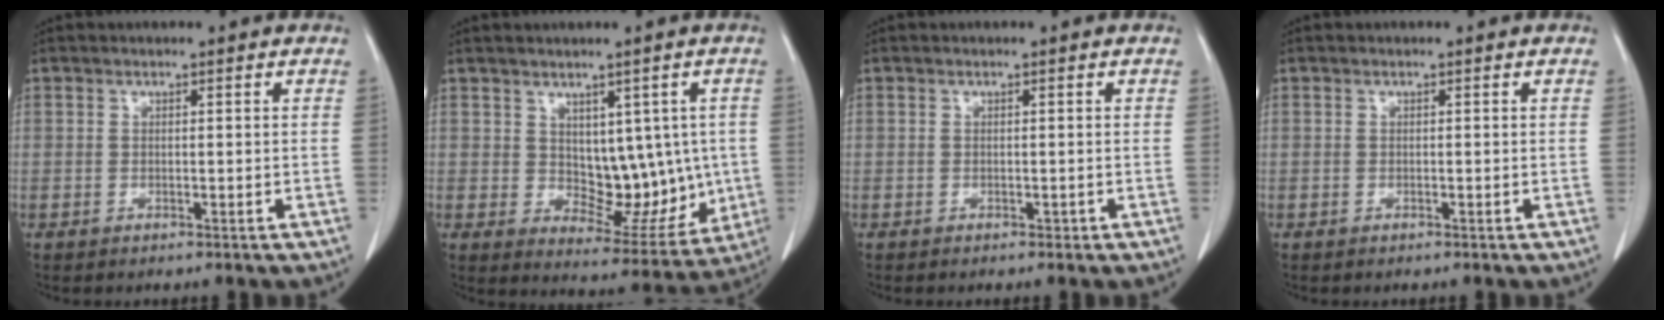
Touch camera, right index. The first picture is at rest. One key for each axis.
{"total": 7.3, "fx": 0.1, "fy": 4.3, "fz": 5.9, "tx": -0.060, "ty": 0.006, "tz": 0.020}
{"total": 0.5, "fx": -0.3, "fy": 0.3, "fz": 0.3, "tx": -0.003, "ty": 0.002, "tz": -0.006}
{"total": 0.0}